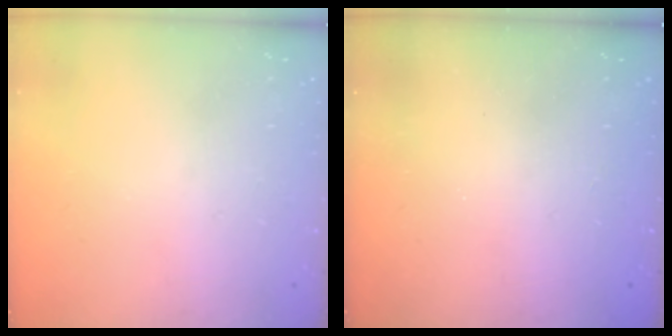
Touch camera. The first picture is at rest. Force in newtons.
{"total": 2.2, "press": 2.1, "slide": 0.7}